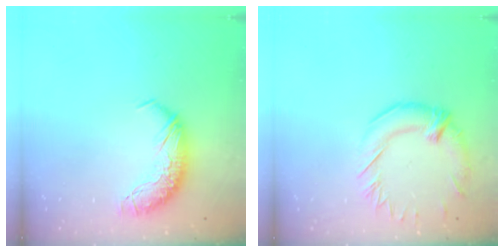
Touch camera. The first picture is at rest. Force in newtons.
{"total": 2.1, "press": 1.3, "slide": 1.6}